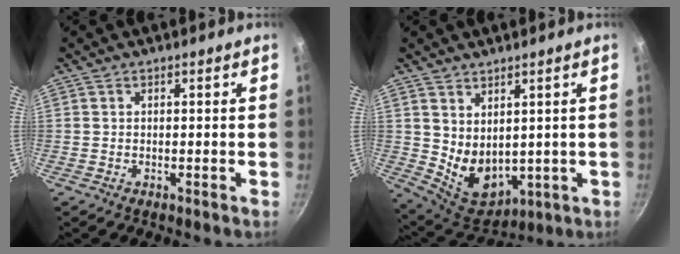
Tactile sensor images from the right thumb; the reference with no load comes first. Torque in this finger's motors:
{"motor_torque": [-0.29, 0.98, 0.40, 0.86, 0.03]}